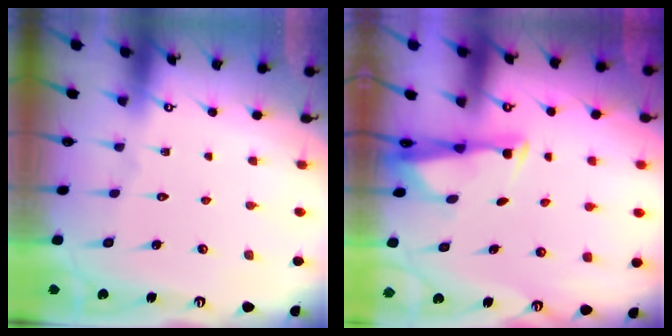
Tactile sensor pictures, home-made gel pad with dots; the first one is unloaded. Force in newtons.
{"total": 3.0, "press": 2.9, "slide": 0.8}